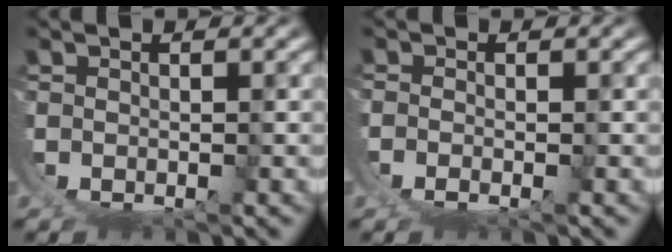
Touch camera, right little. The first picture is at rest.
{"total": 1.4, "force": [0.1, 0.5, 1.3], "torque": [-0.035, -0.008, 0.008]}